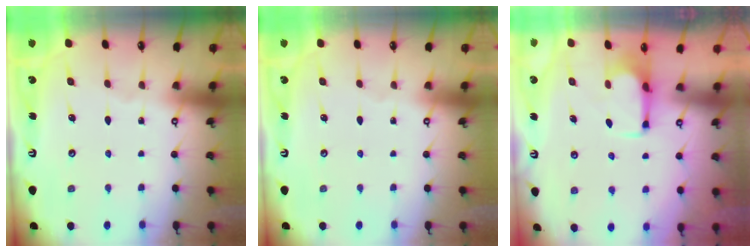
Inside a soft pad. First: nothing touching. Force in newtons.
{"total": 0.0}
{"total": 2.7, "press": 2.5, "slide": 0.9}